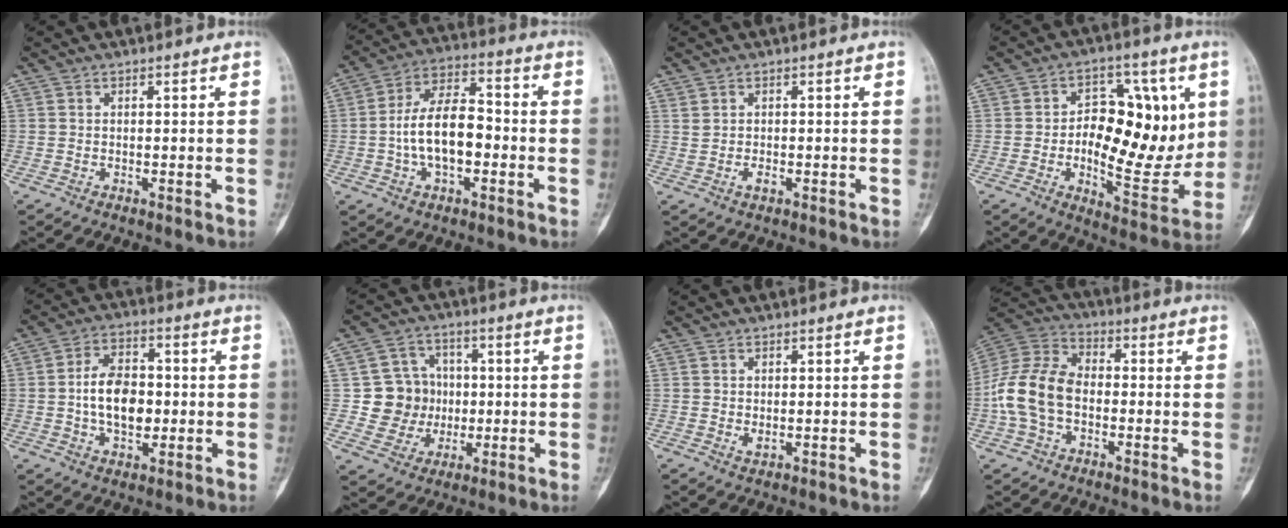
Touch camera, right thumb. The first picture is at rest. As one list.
[{"total": 13.1, "force": [-2.0, 7.0, 10.8], "torque": [-0.186, 0.036, -0.042]}, {"total": 1.5, "force": [-0.1, 0.9, 1.2], "torque": [-0.024, 0.002, 0.002]}, {"total": 18.6, "force": [1.5, 10.3, 15.4], "torque": [-0.171, -0.010, 0.029]}, {"total": 10.9, "force": [-0.5, 6.9, 8.4], "torque": [-0.123, 0.012, -0.012]}, {"total": 10.2, "force": [0.1, 9.9, 2.8], "torque": [0.004, 0.016, 0.007]}, {"total": 1.1, "force": [0.1, 0.7, 0.8], "torque": [-0.014, -0.003, 0.006]}, {"total": 13.3, "force": [-2.2, 9.1, 9.4], "torque": [-0.189, 0.038, -0.050]}]